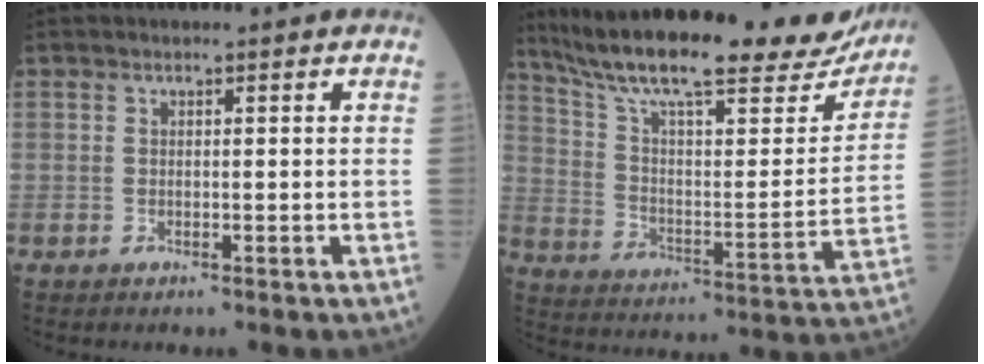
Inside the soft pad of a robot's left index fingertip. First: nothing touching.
{"total": 30.0, "force": [25.5, 4.8, 15.0], "torque": [-0.247, -0.034, 0.357]}